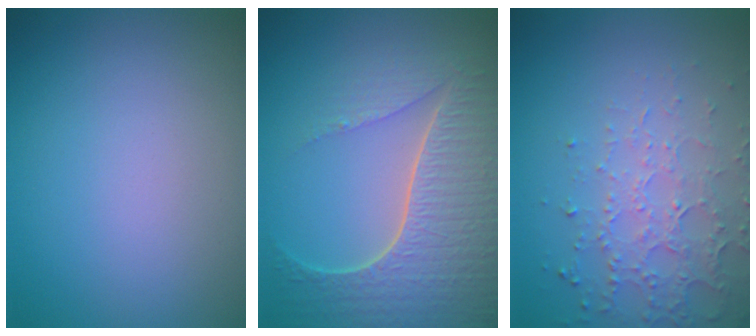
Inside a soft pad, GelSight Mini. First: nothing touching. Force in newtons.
{"total": 7.7, "press": 5.6, "slide": 5.3}
{"total": 4.6, "press": 3.3, "slide": 3.2}